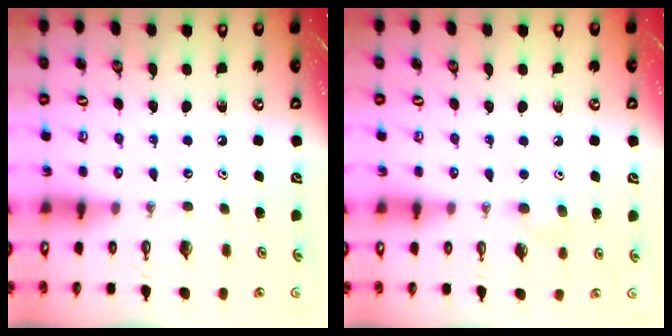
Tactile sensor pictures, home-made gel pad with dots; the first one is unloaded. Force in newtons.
{"total": 4.1, "press": 4.0, "slide": 1.2}